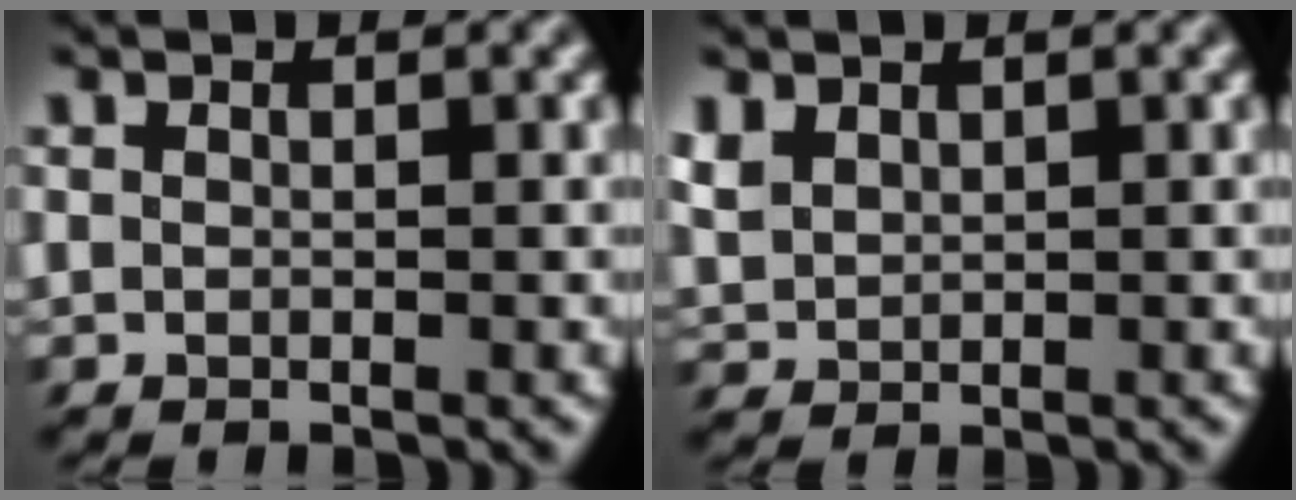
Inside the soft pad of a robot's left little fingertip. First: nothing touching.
{"total": 1.8, "force": [0.7, 1.0, 1.2], "torque": [-0.031, 0.001, 0.011]}